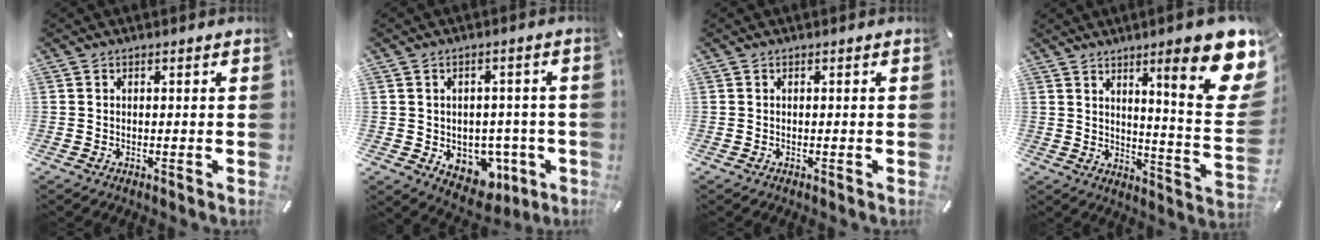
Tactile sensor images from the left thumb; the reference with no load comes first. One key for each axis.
{"total": 8.4, "fx": -1.9, "fy": 7.2, "fz": 4.0, "tx": -0.035, "ty": 0.006, "tz": -0.022}
{"total": 0.0}
{"total": 19.2, "fx": 9.9, "fy": 3.9, "fz": 16.0, "tx": -0.228, "ty": -0.067, "tz": 0.147}